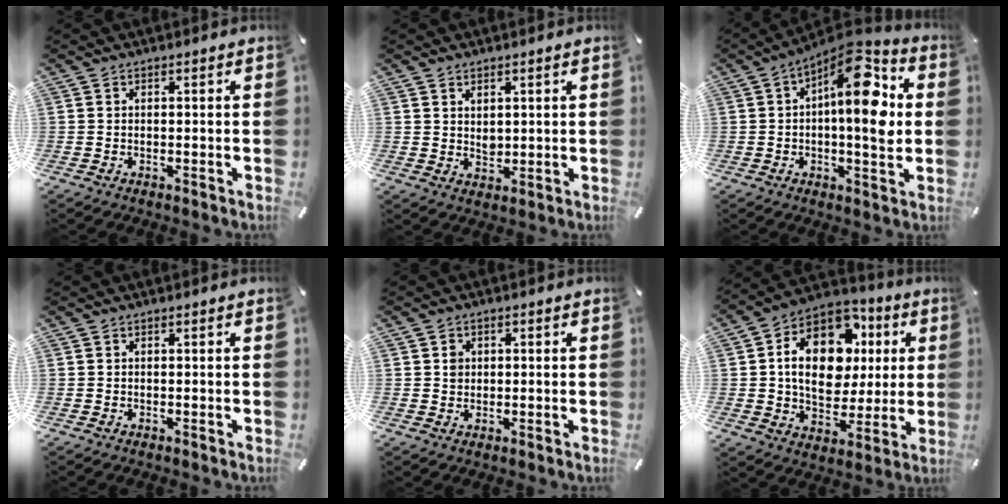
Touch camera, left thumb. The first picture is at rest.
{"total": 2.5, "force": [1.2, 2.1, 0.7], "torque": [0.000, -0.004, 0.020]}
{"total": 16.3, "force": [3.8, 6.8, 14.3], "torque": [-0.190, -0.028, 0.061]}
{"total": 0.0}
{"total": 2.0, "force": [0.3, 1.9, 0.6], "torque": [-0.008, 0.004, 0.000]}
{"total": 18.1, "force": [3.8, 13.3, 11.7], "torque": [-0.207, -0.006, 0.070]}